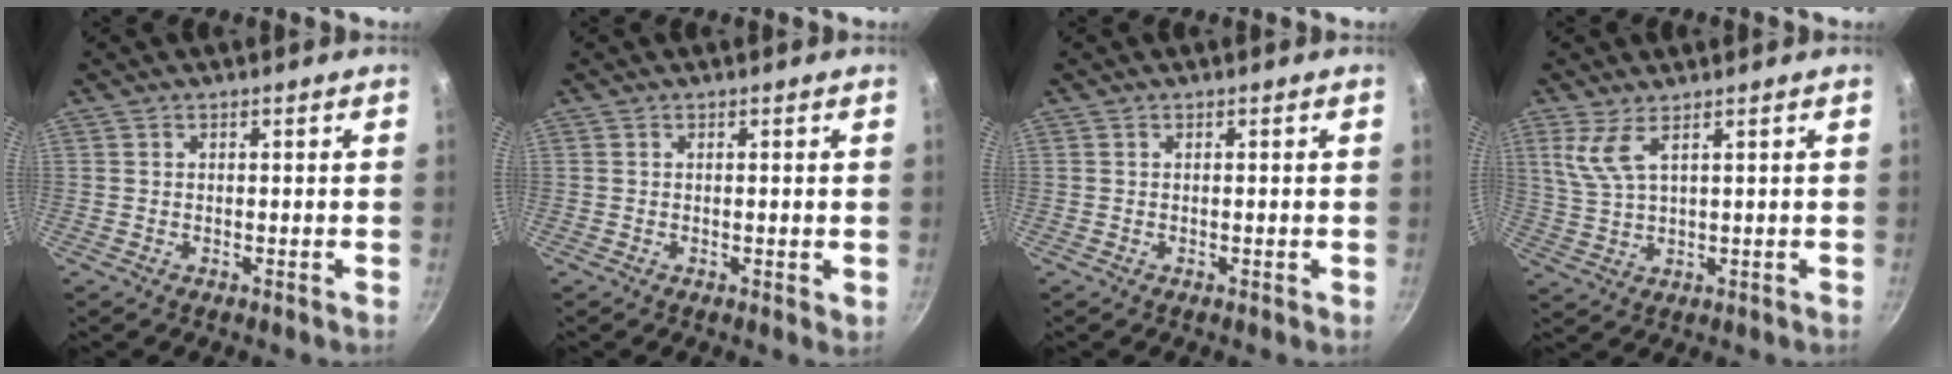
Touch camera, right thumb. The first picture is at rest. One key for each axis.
{"total": 1.2, "fx": 0.0, "fy": 0.4, "fz": 1.2, "tx": -0.015, "ty": -0.003, "tz": 0.000}
{"total": 0.6, "fx": -0.1, "fy": 0.2, "fz": 0.6, "tx": -0.009, "ty": 0.001, "tz": -0.001}
{"total": 5.4, "fx": 2.7, "fy": 1.7, "fz": 4.3, "tx": -0.097, "ty": -0.017, "tz": 0.064}